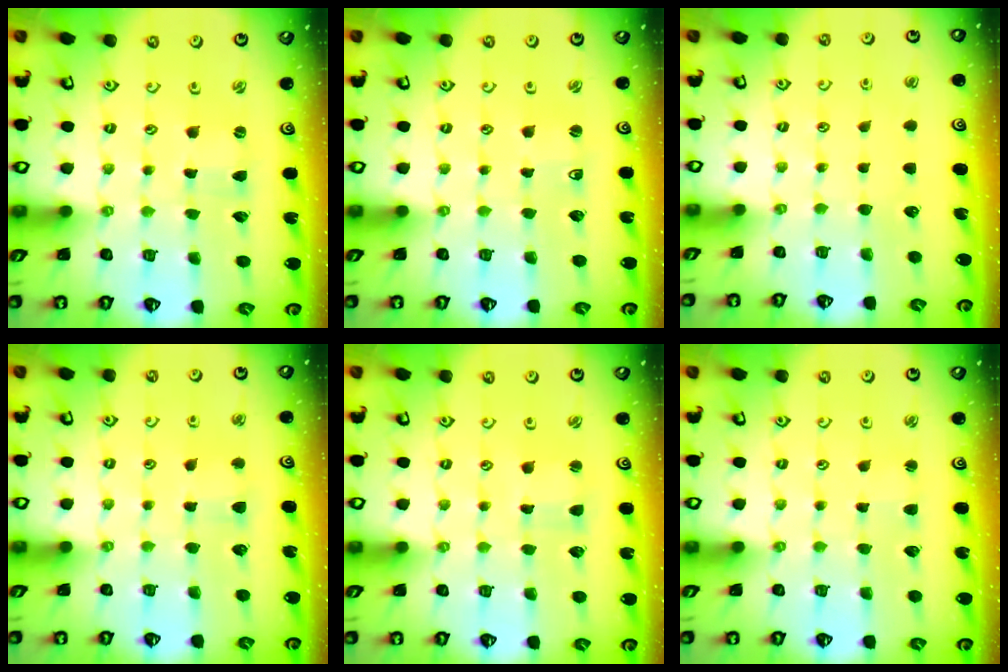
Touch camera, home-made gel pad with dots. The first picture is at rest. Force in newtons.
{"total": 1.7, "press": 1.7, "slide": 0.3}
{"total": 0.0}
{"total": 2.8, "press": 2.8, "slide": 0.5}
{"total": 1.9, "press": 1.9, "slide": 0.4}
{"total": 2.3, "press": 2.3, "slide": 0.2}